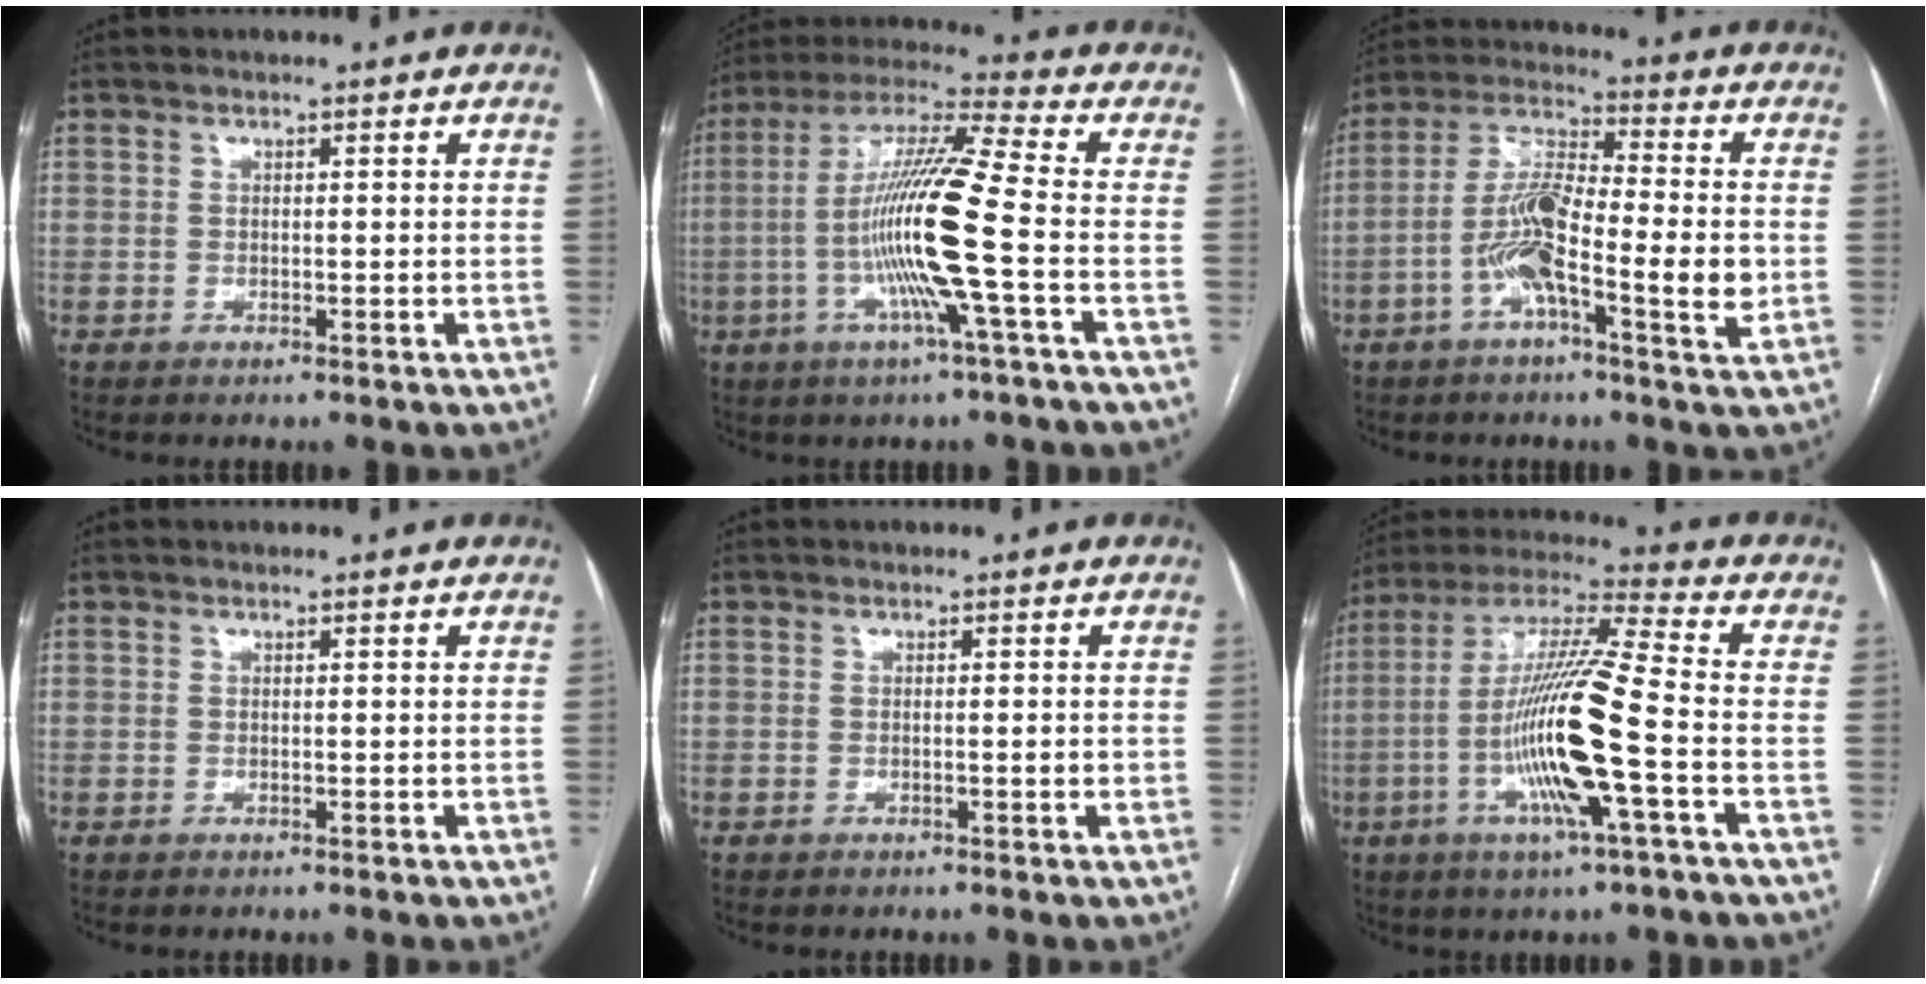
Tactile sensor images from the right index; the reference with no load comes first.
{"total": 15.7, "force": [-3.1, -1.1, 15.3], "torque": [-0.296, -0.004, -0.074]}
{"total": 12.9, "force": [-2.9, 2.2, 12.4], "torque": [-0.234, 0.007, -0.058]}
{"total": 0.0}
{"total": 1.0, "force": [-0.1, 0.1, 0.9], "torque": [-0.016, -0.001, -0.001]}
{"total": 16.8, "force": [-4.2, 0.0, 16.3], "torque": [-0.322, -0.007, -0.087]}